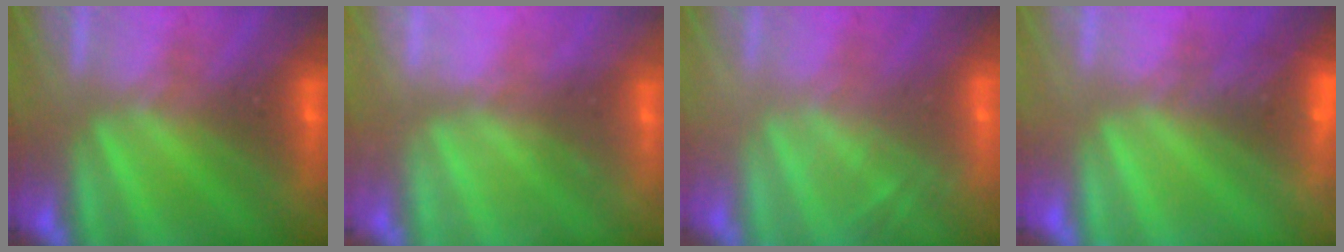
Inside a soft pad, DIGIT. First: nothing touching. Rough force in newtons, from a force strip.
{"total": 2.2}
{"total": 2.0}
{"total": 2.5}